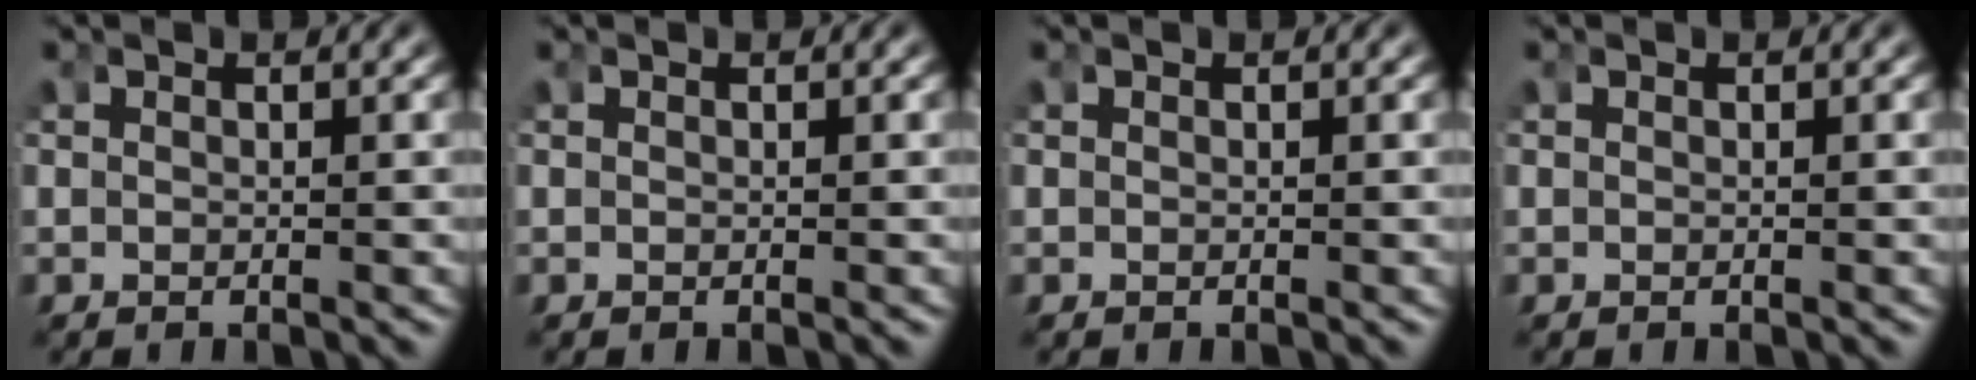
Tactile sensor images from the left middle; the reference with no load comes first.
{"total": 0.0}
{"total": 0.0}
{"total": 0.0}